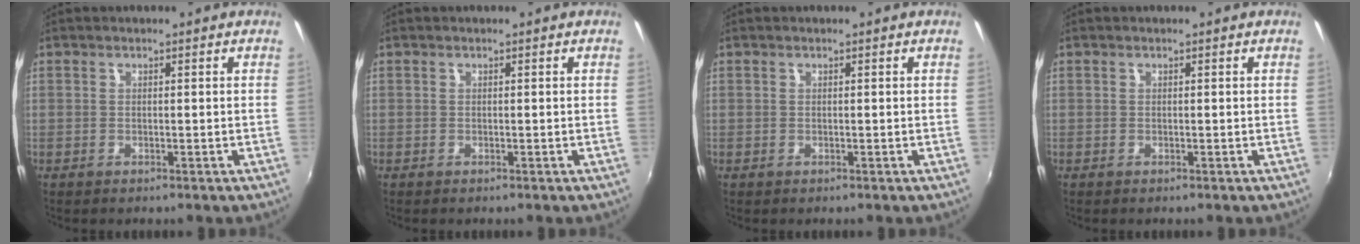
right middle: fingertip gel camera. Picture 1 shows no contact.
{"total": 0.0}
{"total": 0.0}
{"total": 0.0}